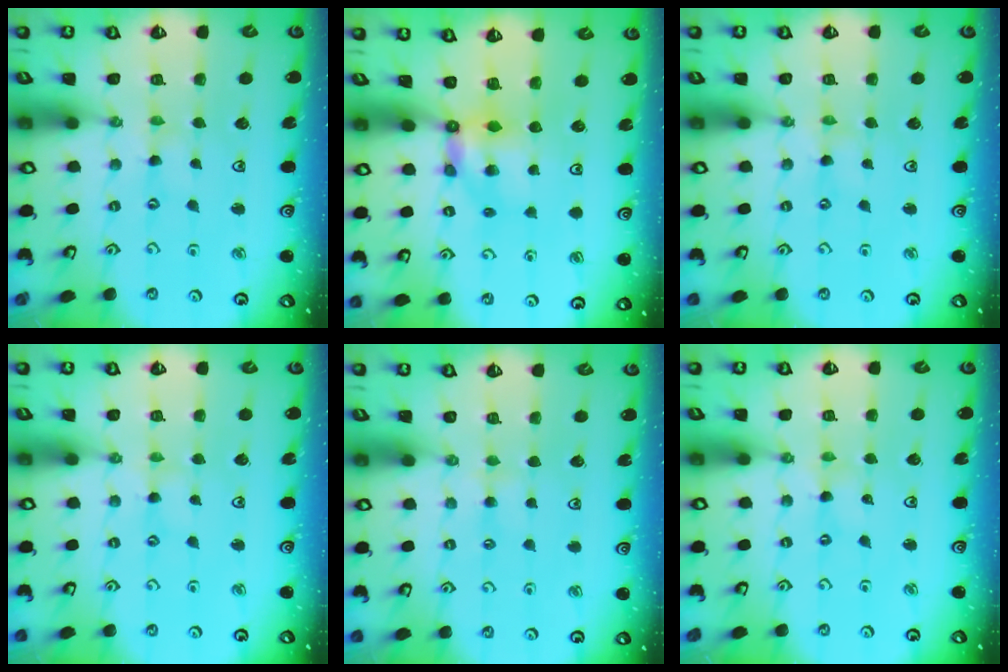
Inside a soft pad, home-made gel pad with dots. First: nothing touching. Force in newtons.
{"total": 5.3, "press": 5.3, "slide": 0.2}
{"total": 1.1, "press": 1.0, "slide": 0.4}
{"total": 2.0, "press": 2.0, "slide": 0.3}
{"total": 2.3, "press": 2.2, "slide": 0.5}
{"total": 0.0}